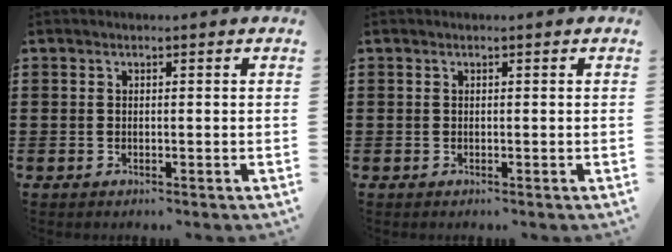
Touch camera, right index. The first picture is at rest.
{"total": 0.0}